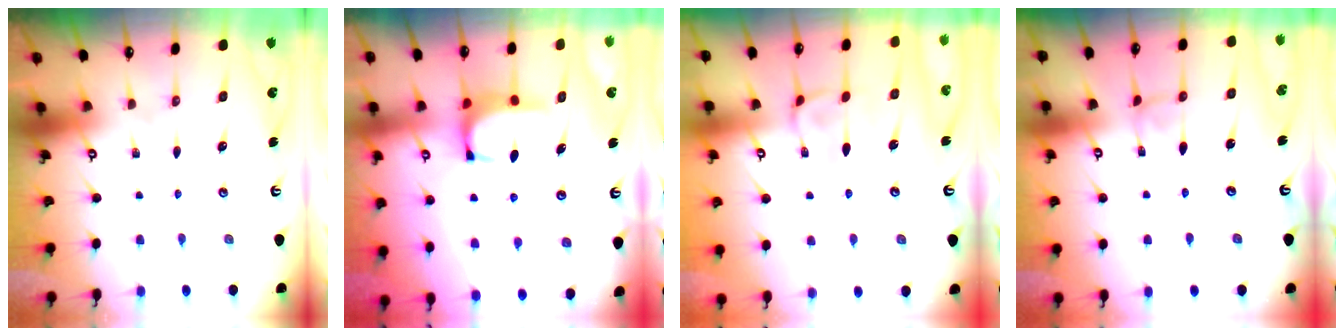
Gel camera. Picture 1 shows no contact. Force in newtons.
{"total": 1.7, "press": 1.5, "slide": 0.8}
{"total": 0.9, "press": 0.5, "slide": 0.7}
{"total": 1.5, "press": 1.4, "slide": 0.1}